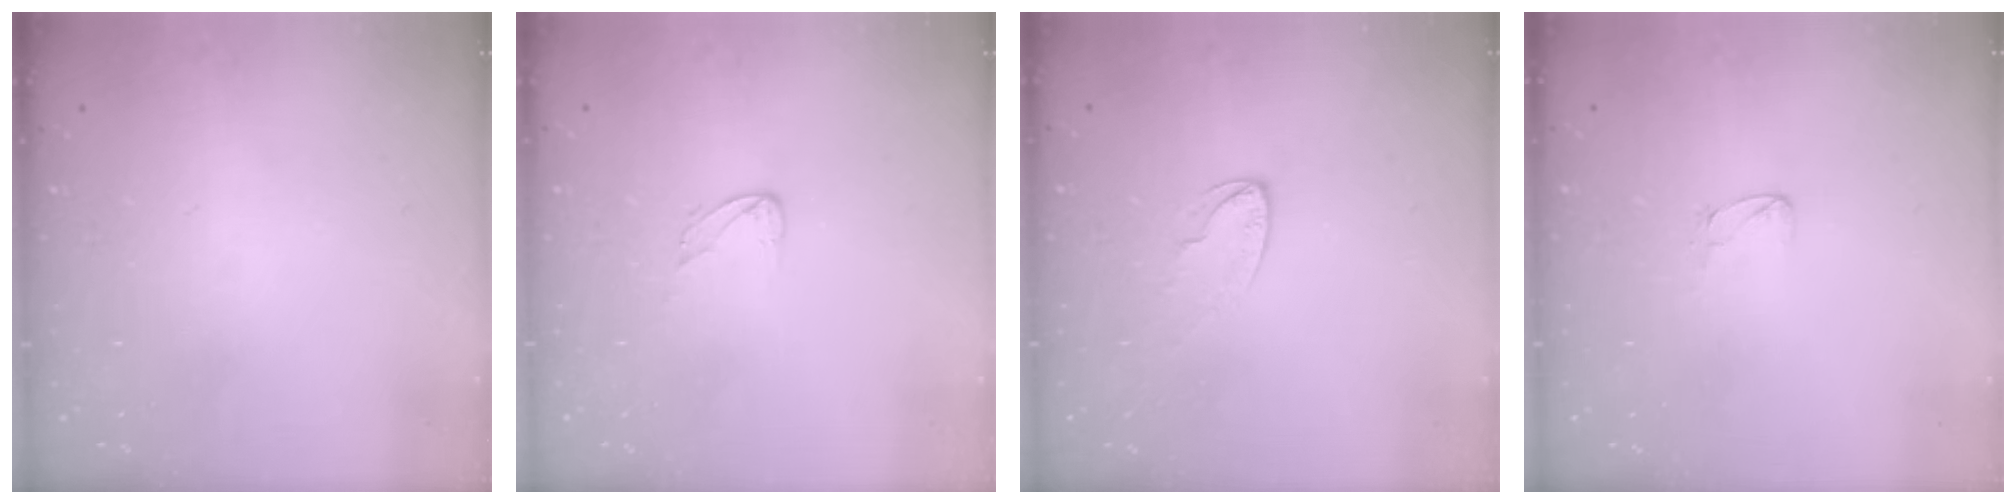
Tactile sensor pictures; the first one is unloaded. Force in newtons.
{"total": 2.4, "press": 2.4, "slide": 0.1}
{"total": 5.5, "press": 5.5, "slide": 0.5}
{"total": 4.1, "press": 4.0, "slide": 0.3}